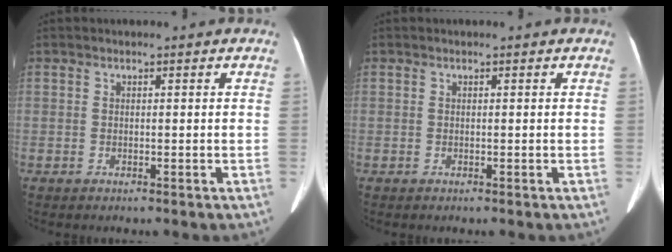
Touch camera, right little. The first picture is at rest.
{"total": 0.0}